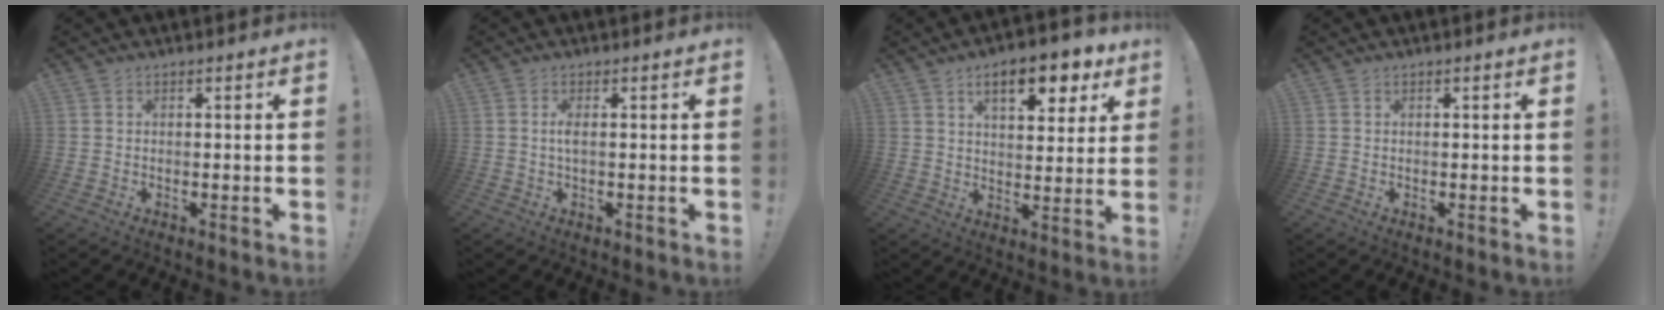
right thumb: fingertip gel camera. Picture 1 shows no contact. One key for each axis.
{"total": 2.2, "fx": 0.1, "fy": 0.4, "fz": 2.2, "tx": -0.049, "ty": 0.004, "tz": 0.001}
{"total": 12.5, "fx": 6.5, "fy": 5.0, "fz": 9.4, "tx": -0.131, "ty": -0.029, "tz": 0.105}
{"total": 0.0}